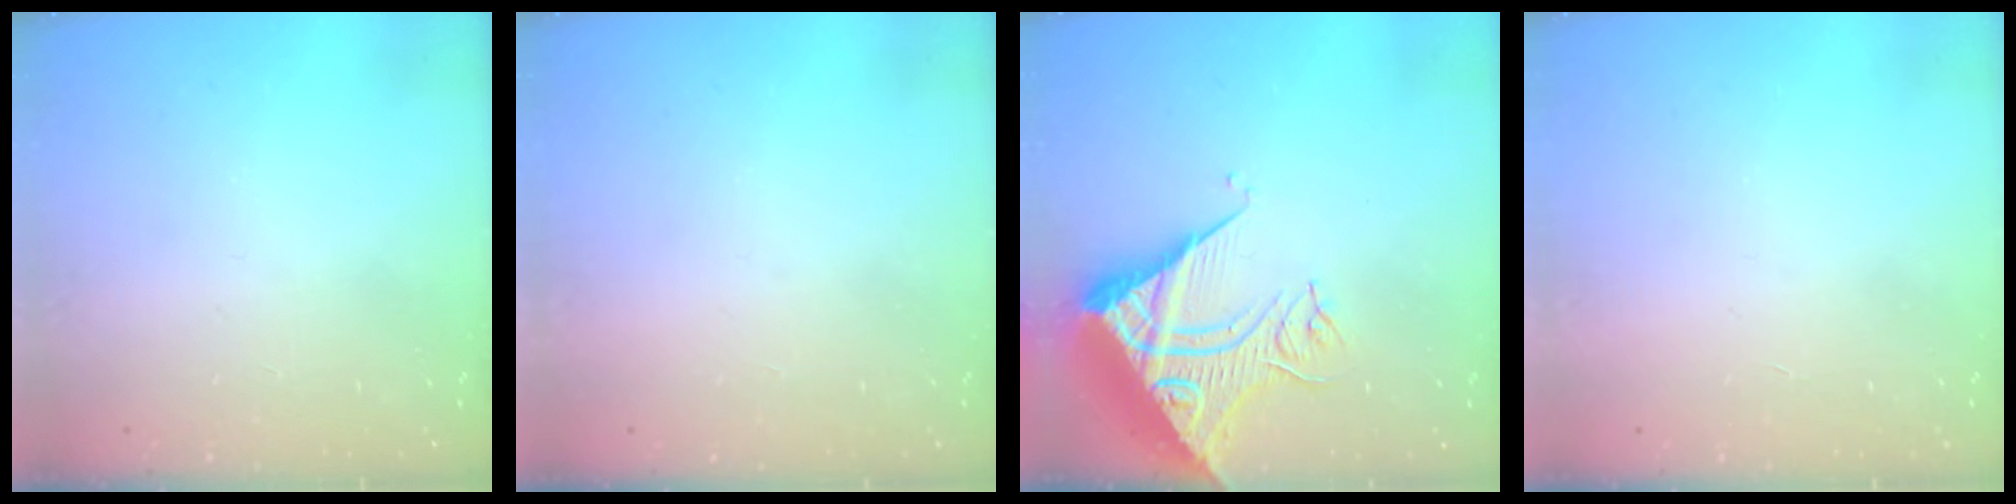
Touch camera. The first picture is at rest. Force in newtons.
{"total": 1.5, "press": 1.5, "slide": 0.1}
{"total": 12.0, "press": 11.9, "slide": 0.7}
{"total": 1.5, "press": 1.5, "slide": 0.1}